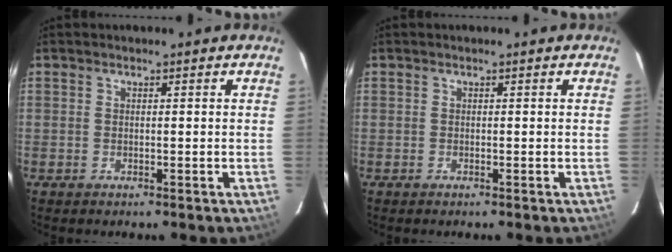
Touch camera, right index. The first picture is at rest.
{"total": 0.0}